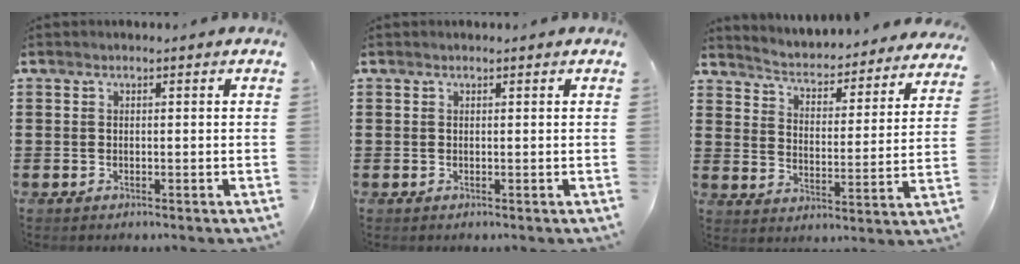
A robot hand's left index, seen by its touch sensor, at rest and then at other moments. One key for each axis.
{"total": 0.0}
{"total": 2.9, "fx": 2.9, "fy": -0.1, "fz": 0.4, "tx": -0.028, "ty": -0.035, "tz": 0.037}